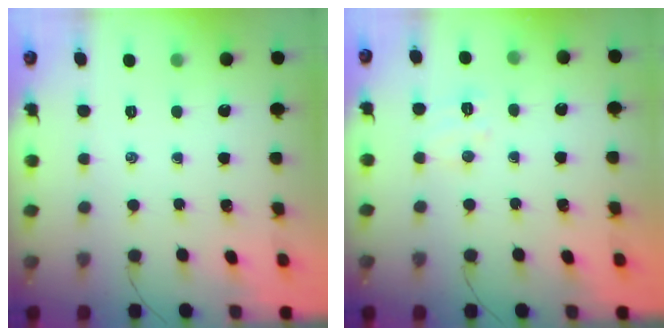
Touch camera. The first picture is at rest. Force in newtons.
{"total": 5.1, "press": 4.9, "slide": 1.1}